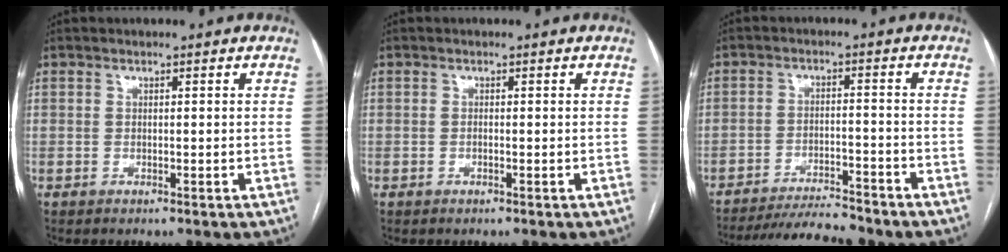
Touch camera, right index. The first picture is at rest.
{"total": 0.0}
{"total": 10.0, "force": [-9.5, 0.5, 3.0], "torque": [-0.040, -0.009, -0.151]}